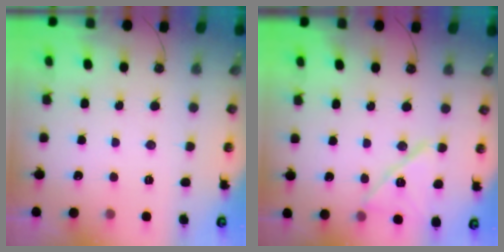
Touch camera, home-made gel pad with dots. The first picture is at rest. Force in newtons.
{"total": 14.3, "press": 10.9, "slide": 9.3}